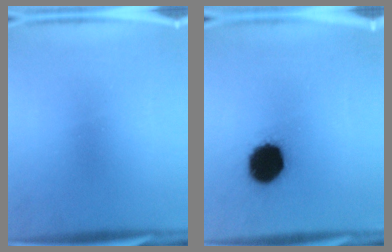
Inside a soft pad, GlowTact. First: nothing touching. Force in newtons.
{"total": 15.6}